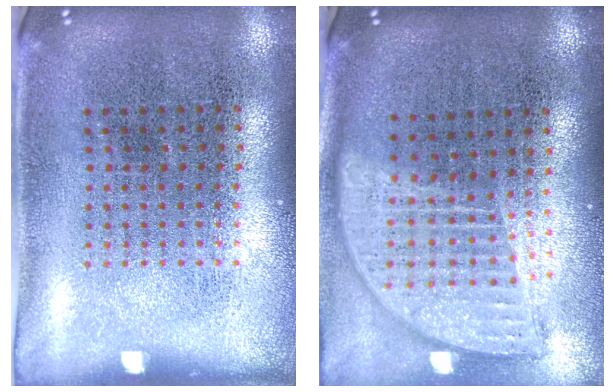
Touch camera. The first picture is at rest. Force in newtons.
{"total": 1.8, "press": 1.5, "slide": 1.1}